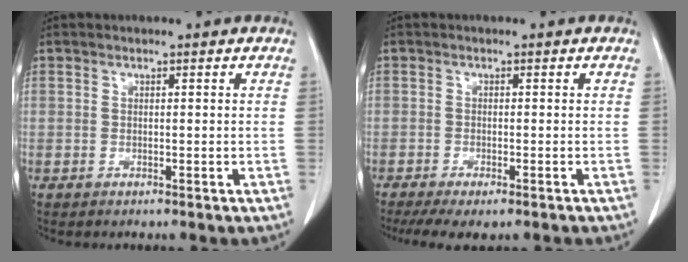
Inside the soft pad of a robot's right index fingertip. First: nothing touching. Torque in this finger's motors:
{"motor_torque": [1.09, -1.05, 0.49, 0.13]}